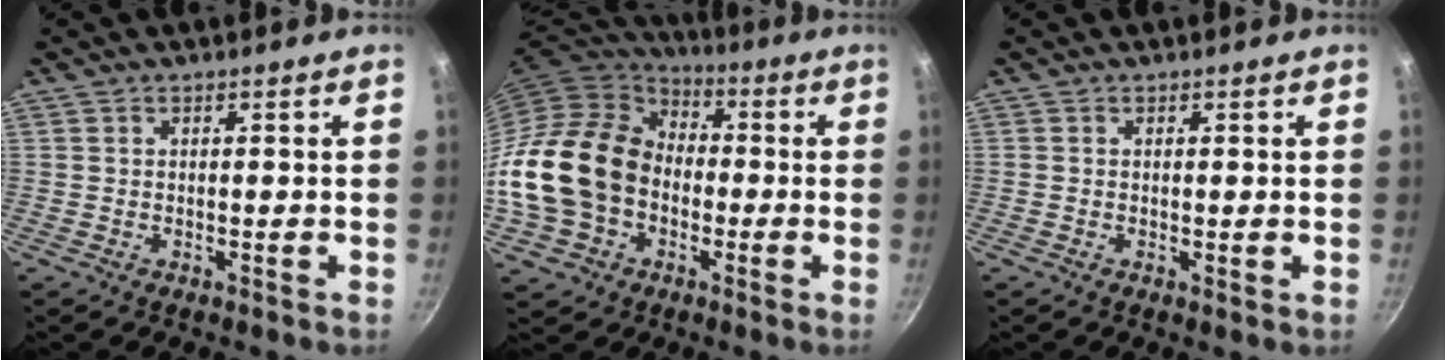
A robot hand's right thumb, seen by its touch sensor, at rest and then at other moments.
{"total": 20.2, "force": [-2.8, 16.0, 12.1], "torque": [-0.212, 0.047, -0.050]}
{"total": 0.0}